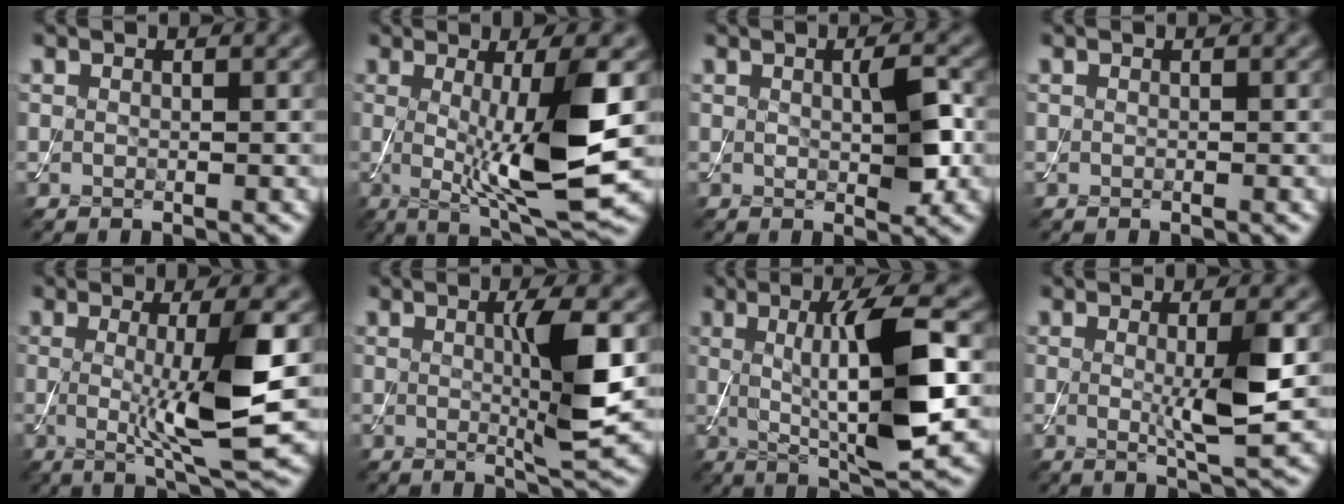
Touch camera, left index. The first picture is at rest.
{"total": 9.9, "force": [-0.1, 2.0, 9.7], "torque": [-0.151, -0.017, 0.009]}
{"total": 3.1, "force": [0.3, 0.8, 3.0], "torque": [-0.052, -0.002, 0.004]}
{"total": 0.0}
{"total": 7.9, "force": [-0.1, 1.3, 7.8], "torque": [-0.124, -0.016, 0.006]}
{"total": 5.3, "force": [0.4, 0.6, 5.2], "torque": [-0.087, -0.008, 0.011]}
{"total": 9.5, "force": [0.3, 1.9, 9.3], "torque": [-0.142, -0.004, 0.011]}
{"total": 4.5, "force": [0.1, 0.6, 4.5], "torque": [-0.077, -0.009, 0.004]}